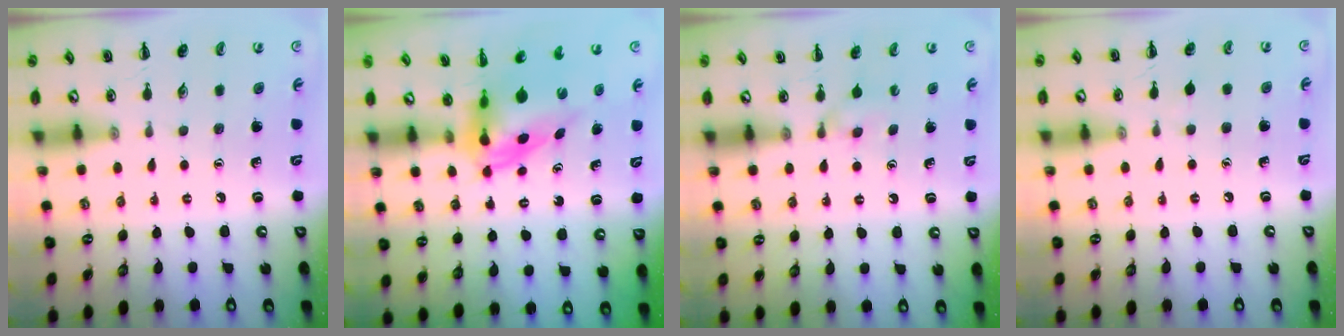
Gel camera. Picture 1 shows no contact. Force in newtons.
{"total": 3.8, "press": 3.7, "slide": 1.0}
{"total": 2.9, "press": 2.7, "slide": 1.2}
{"total": 2.3, "press": 2.0, "slide": 1.0}